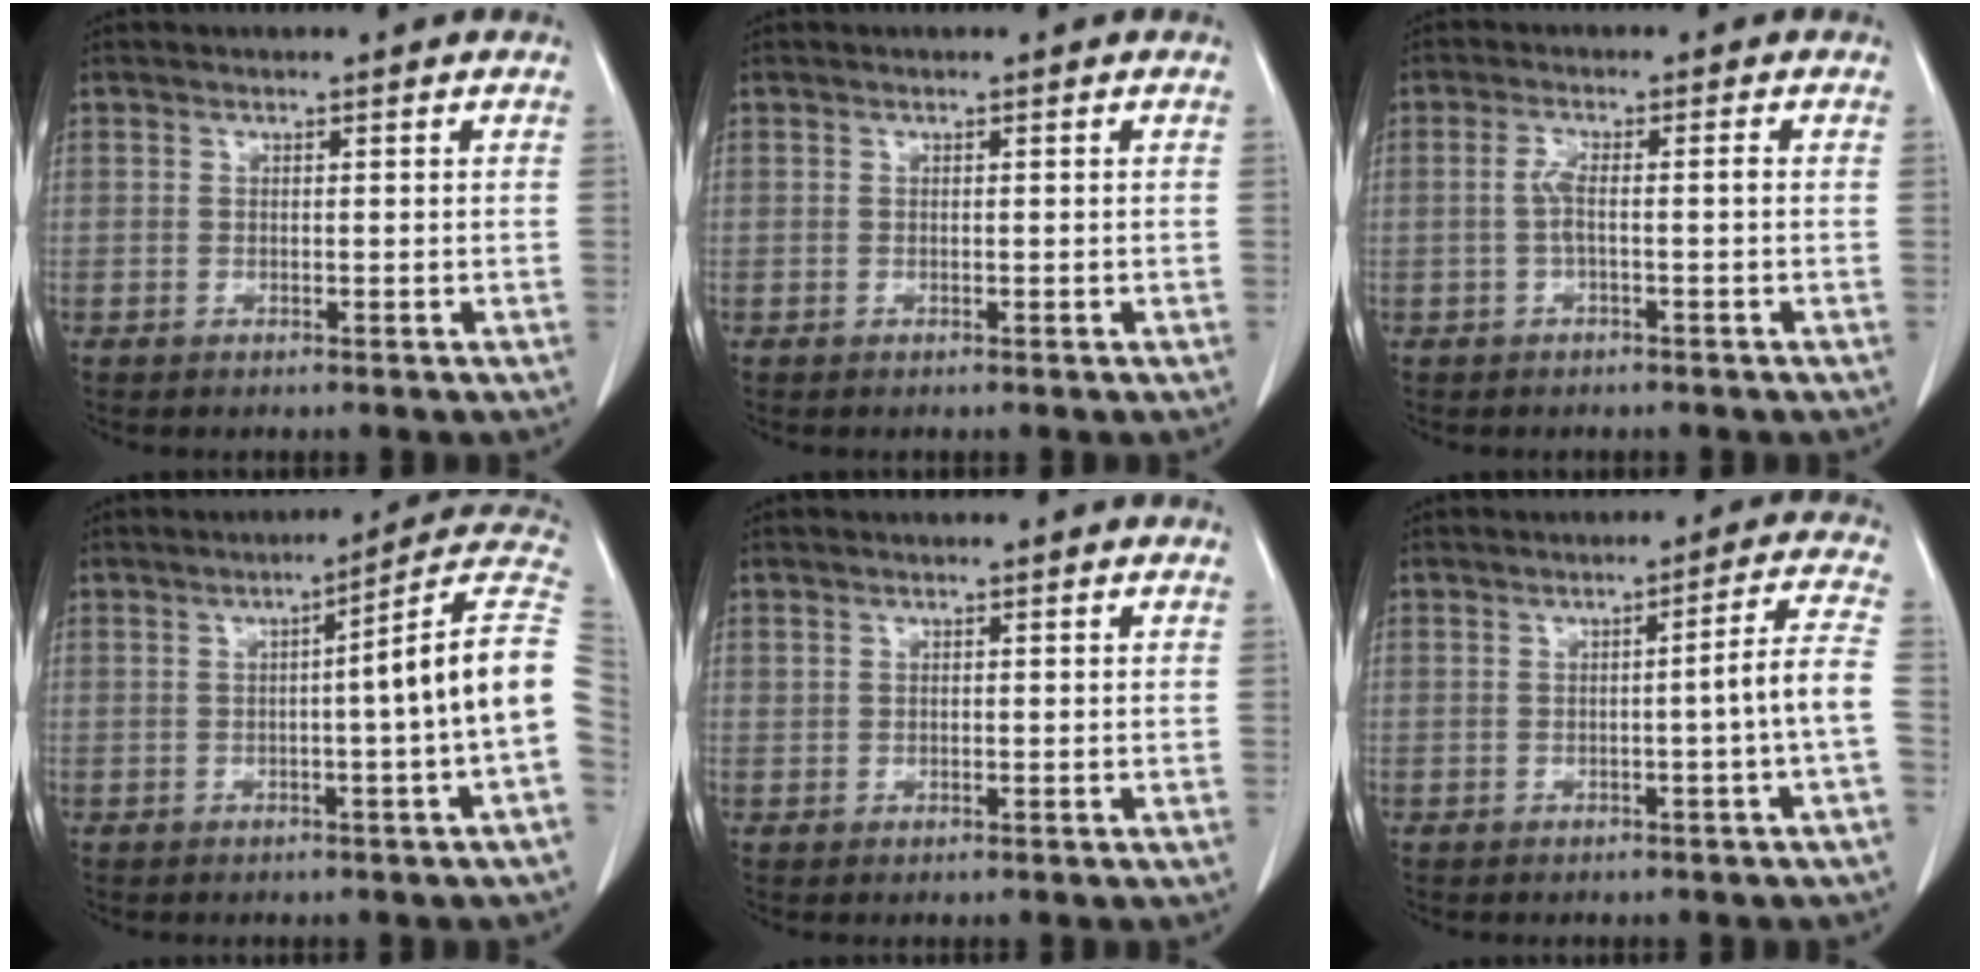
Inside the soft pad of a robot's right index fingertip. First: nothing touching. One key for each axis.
{"total": 0.0}
{"total": 2.9, "fx": -0.5, "fy": 0.2, "fz": 2.8, "tx": -0.060, "ty": 0.009, "tz": -0.010}
{"total": 11.4, "fx": -0.5, "fy": -1.8, "fz": 11.3, "tx": -0.134, "ty": 0.021, "tz": -0.016}
{"total": 0.0}
{"total": 5.5, "fx": -1.2, "fy": -1.4, "fz": 5.2, "tx": -0.064, "ty": 0.007, "tz": -0.019}